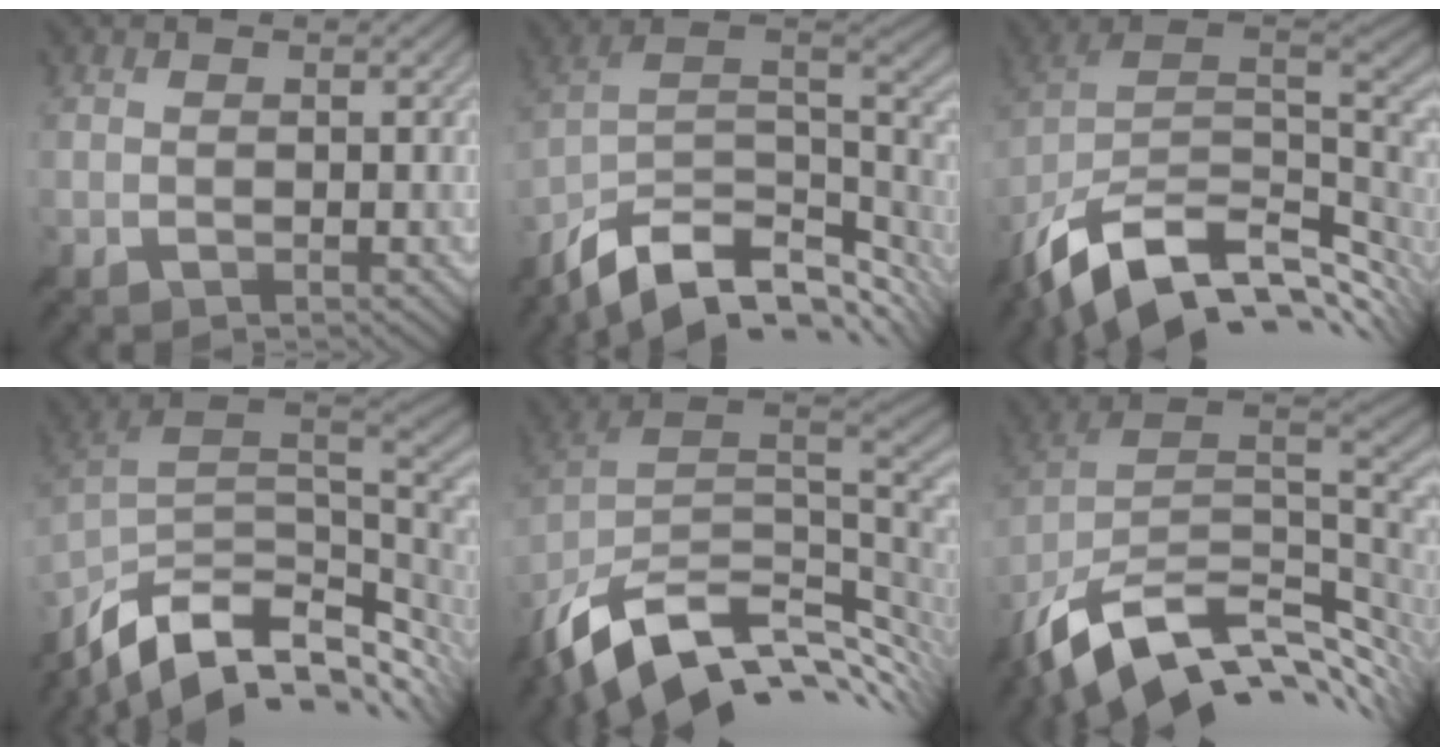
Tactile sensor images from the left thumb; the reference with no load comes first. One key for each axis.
{"total": 14.5, "fx": -8.2, "fy": 7.2, "fz": 9.6, "tx": -0.223, "ty": -0.018, "tz": -0.133}
{"total": 15.4, "fx": -6.6, "fy": 8.2, "fz": 11.3, "tx": -0.249, "ty": -0.025, "tz": -0.114}
{"total": 13.7, "fx": -5.6, "fy": 7.6, "fz": 10.0, "tx": -0.230, "ty": -0.020, "tz": -0.097}
{"total": 14.5, "fx": -5.9, "fy": 7.8, "fz": 10.7, "tx": -0.240, "ty": -0.025, "tz": -0.096}
{"total": 14.9, "fx": -6.1, "fy": 7.7, "fz": 11.2, "tx": -0.247, "ty": -0.022, "tz": -0.104}